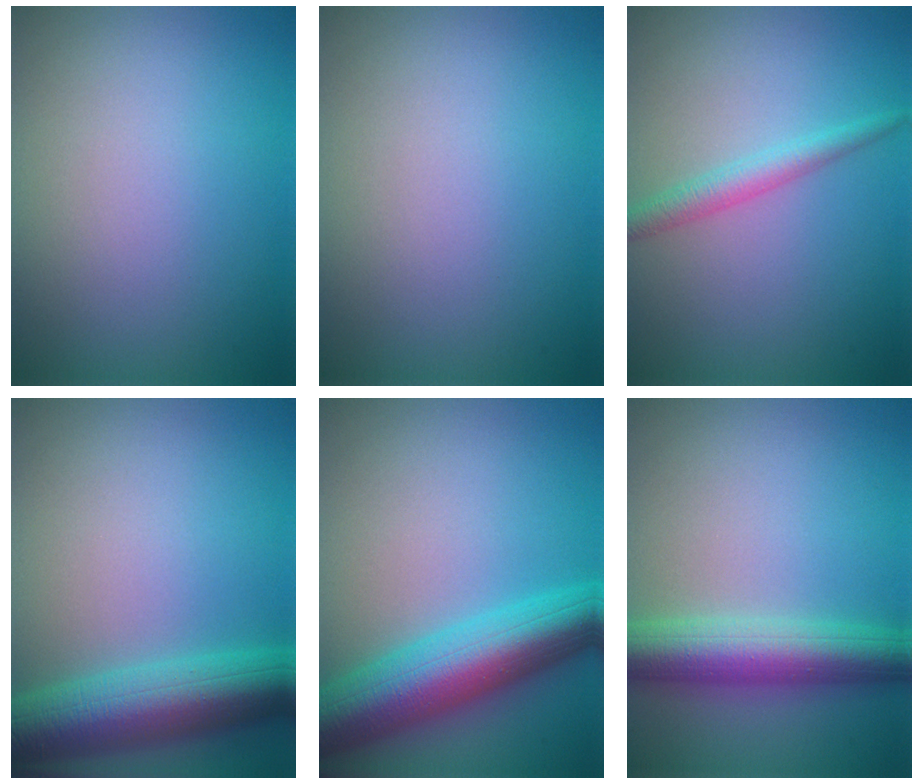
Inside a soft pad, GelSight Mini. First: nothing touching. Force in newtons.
{"total": 0.0}
{"total": 2.2, "press": 2.2, "slide": 0.1}
{"total": 8.7, "press": 8.7, "slide": 0.3}
{"total": 9.8, "press": 9.8, "slide": 0.4}
{"total": 6.8, "press": 6.8, "slide": 0.2}